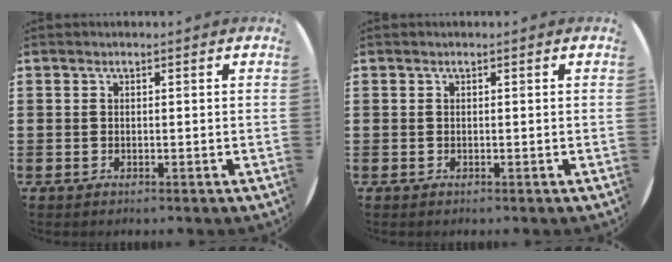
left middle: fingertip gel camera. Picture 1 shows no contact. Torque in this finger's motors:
{"motor_torque": [0.00, 0.00, 0.00, 0.00]}